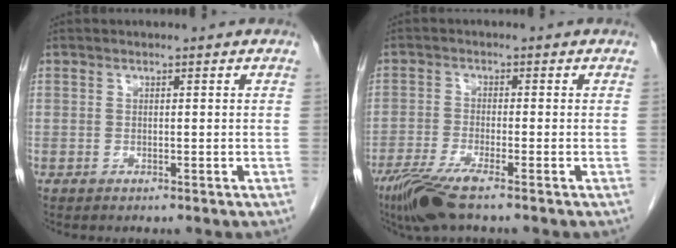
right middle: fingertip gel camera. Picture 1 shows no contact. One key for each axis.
{"total": 6.5, "fx": -4.6, "fy": 0.2, "fz": 4.6, "tx": -0.094, "ty": -0.021, "tz": -0.089}